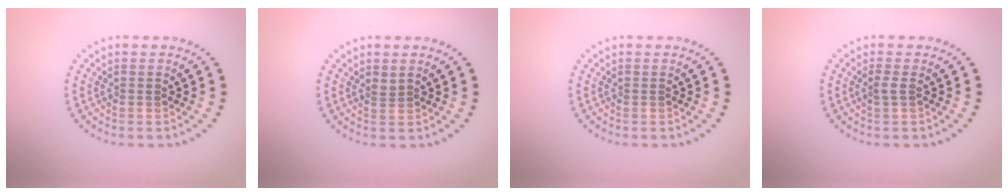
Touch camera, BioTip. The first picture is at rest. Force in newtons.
{"total": 0.9, "press": 0.6, "slide": 0.7}
{"total": 0.0}
{"total": 0.9, "press": 0.6, "slide": 0.6}